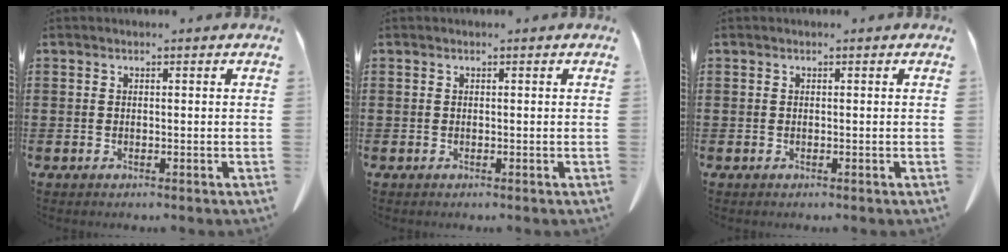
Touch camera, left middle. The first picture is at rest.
{"total": 0.0}
{"total": 0.0}